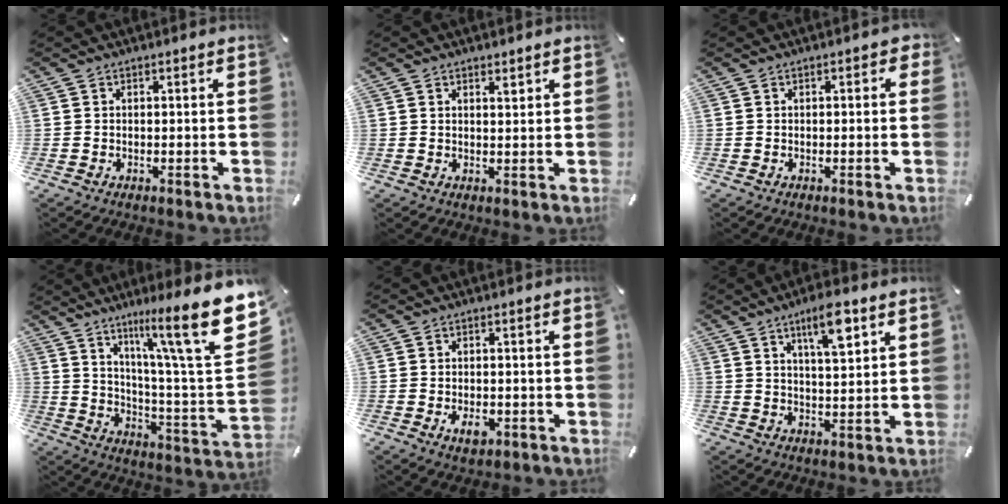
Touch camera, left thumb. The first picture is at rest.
{"total": 1.3, "force": [1.2, 0.4, 0.4], "torque": [0.000, -0.004, 0.020]}
{"total": 0.9, "force": [-0.1, 0.6, 0.6], "torque": [-0.003, 0.000, -0.005]}
{"total": 22.5, "force": [12.7, 3.6, 18.2], "torque": [-0.277, -0.093, 0.192]}
{"total": 3.2, "force": [-1.0, 2.0, 2.3], "torque": [-0.054, -0.001, -0.019]}
{"total": 9.1, "force": [5.5, 2.3, 6.8], "torque": [-0.104, -0.022, 0.087]}